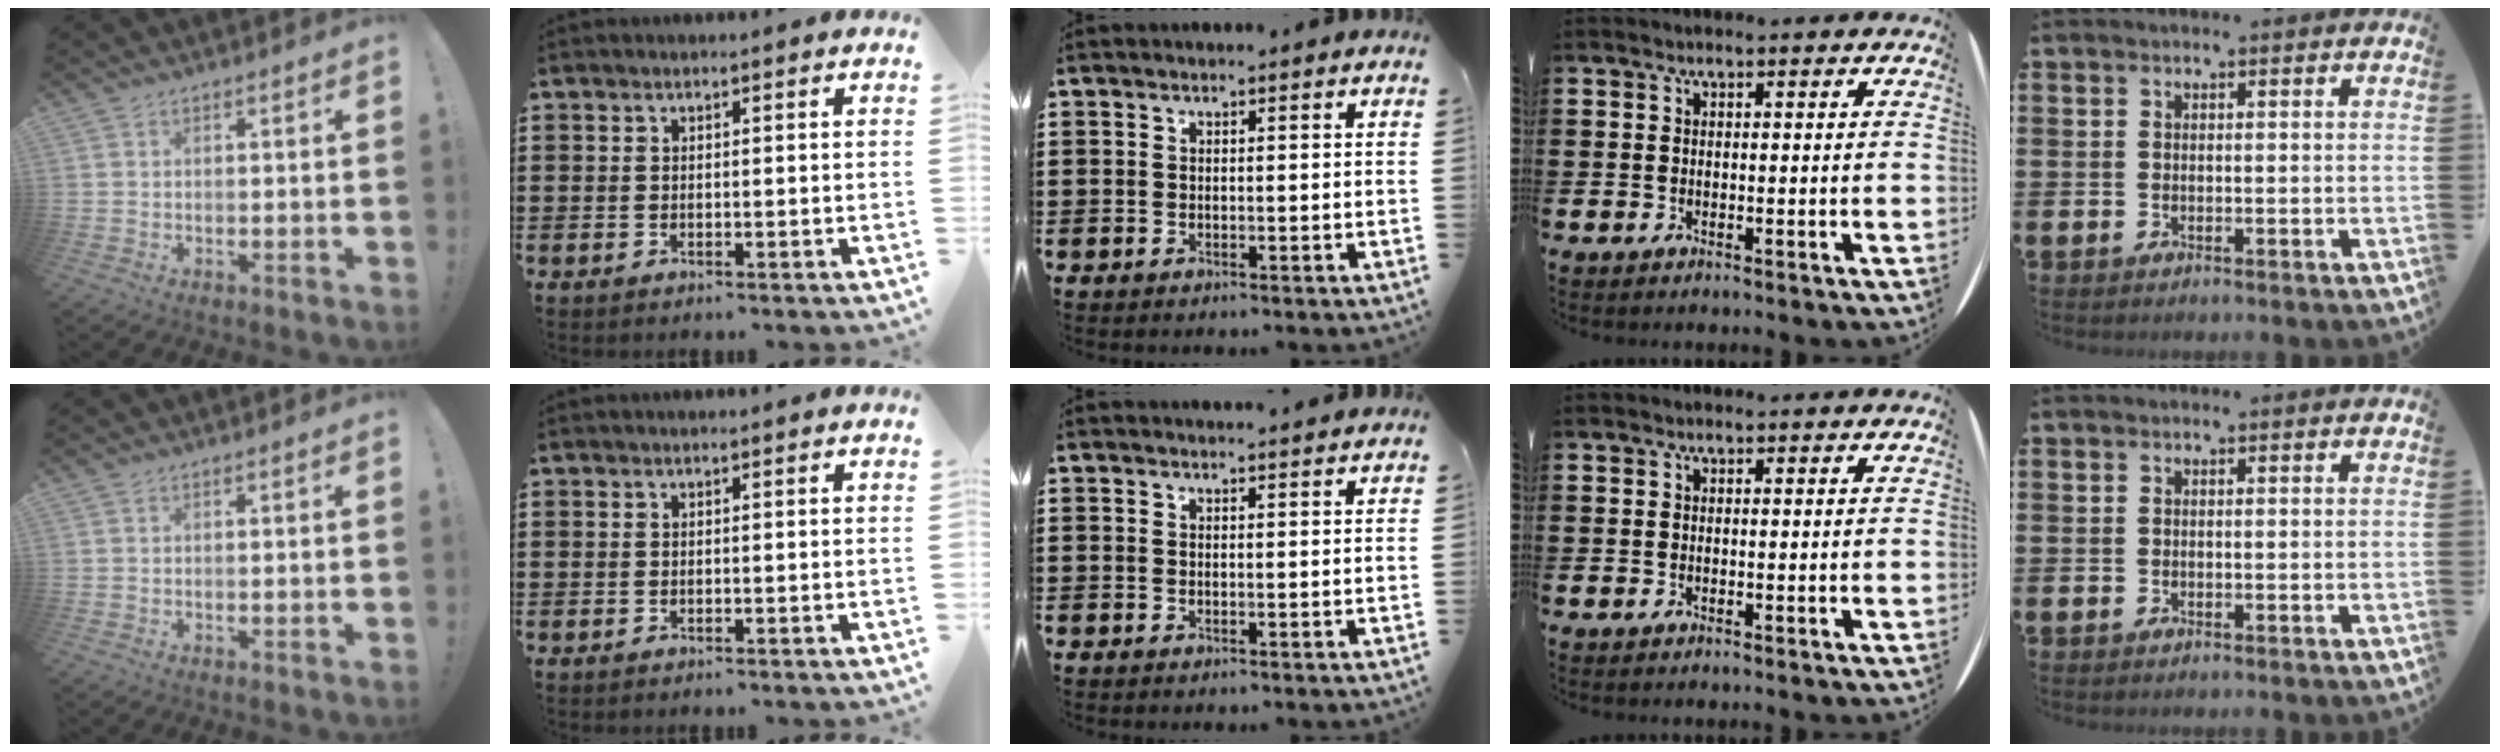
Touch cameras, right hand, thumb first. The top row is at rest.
{"middle": {"total": 1.2, "force": [1.2, -0.1, 0.3], "torque": [0.001, -0.004, 0.021]}}